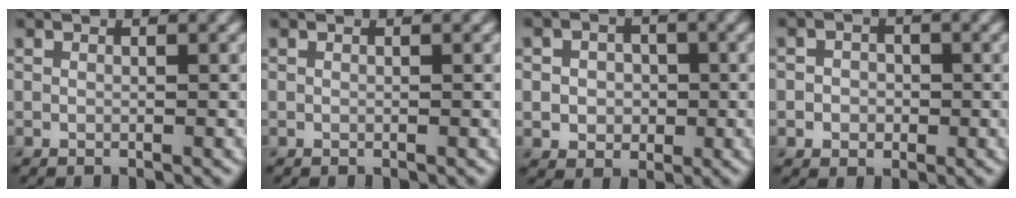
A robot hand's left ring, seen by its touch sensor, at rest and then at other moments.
{"total": 0.0}
{"total": 3.5, "force": [0.0, 3.0, 1.9], "torque": [-0.021, 0.005, -0.016]}
{"total": 2.4, "force": [-0.3, 2.1, 1.0], "torque": [0.003, 0.002, -0.023]}